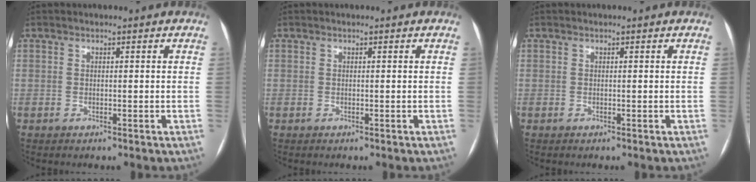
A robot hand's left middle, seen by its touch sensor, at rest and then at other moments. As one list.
[{"total": 0.0}, {"total": 0.0}]